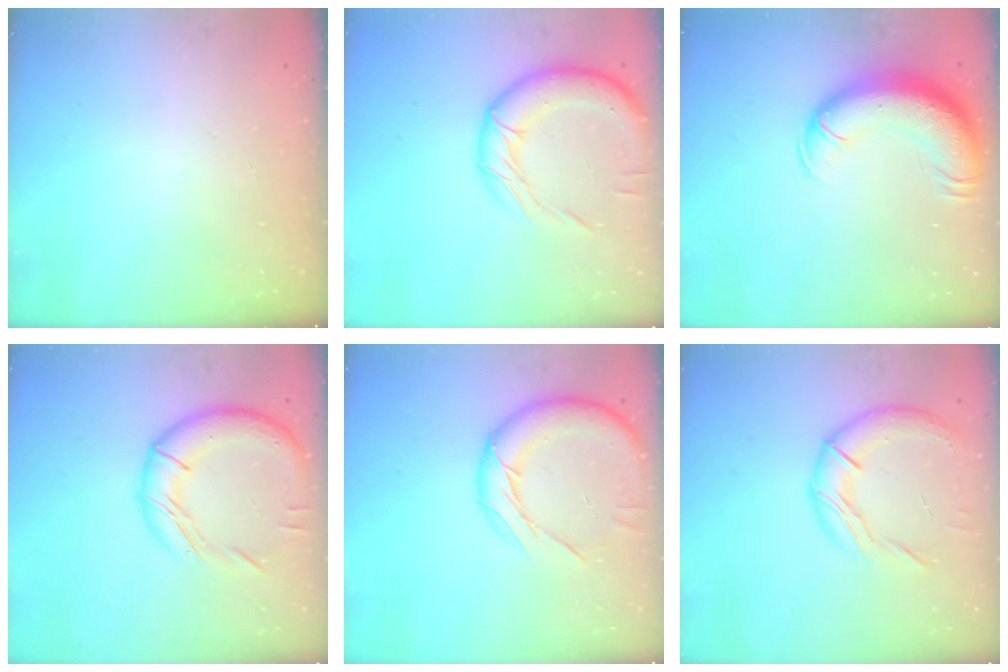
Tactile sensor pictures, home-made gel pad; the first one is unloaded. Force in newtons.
{"total": 17.0, "press": 16.8, "slide": 2.6}
{"total": 16.2, "press": 15.8, "slide": 3.6}
{"total": 17.3, "press": 17.2, "slide": 1.3}
{"total": 14.9, "press": 14.9, "slide": 1.2}
{"total": 14.7, "press": 14.6, "slide": 1.7}